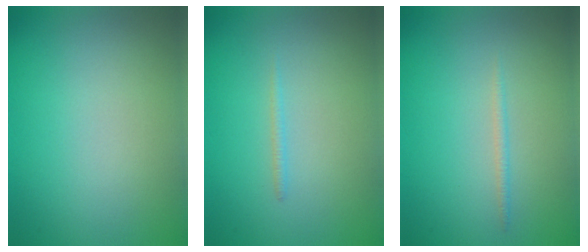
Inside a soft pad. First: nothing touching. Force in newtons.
{"total": 0.6, "press": 0.6, "slide": 0.0}
{"total": 0.7, "press": 0.7, "slide": 0.1}